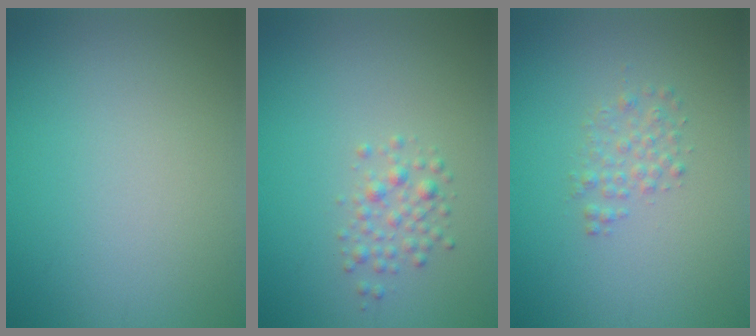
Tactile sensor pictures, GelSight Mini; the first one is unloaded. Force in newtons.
{"total": 1.8, "press": 1.8, "slide": 0.1}
{"total": 1.6, "press": 1.6, "slide": 0.0}